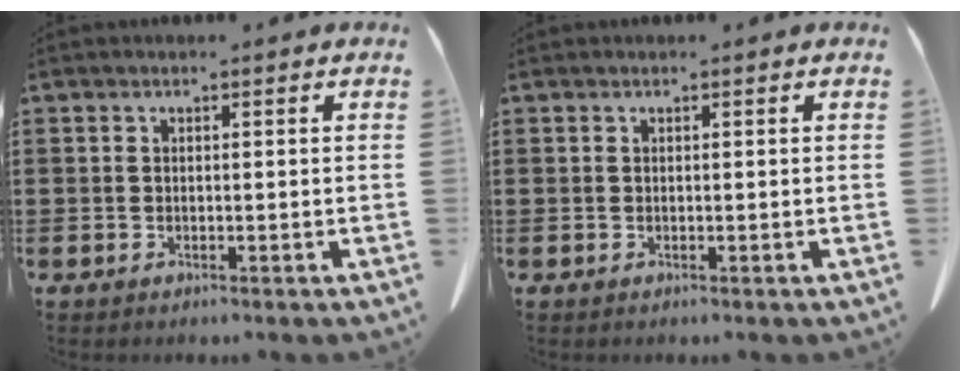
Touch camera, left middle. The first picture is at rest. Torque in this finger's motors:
{"motor_torque": [0.06, 0.39, -0.03, 0.00]}